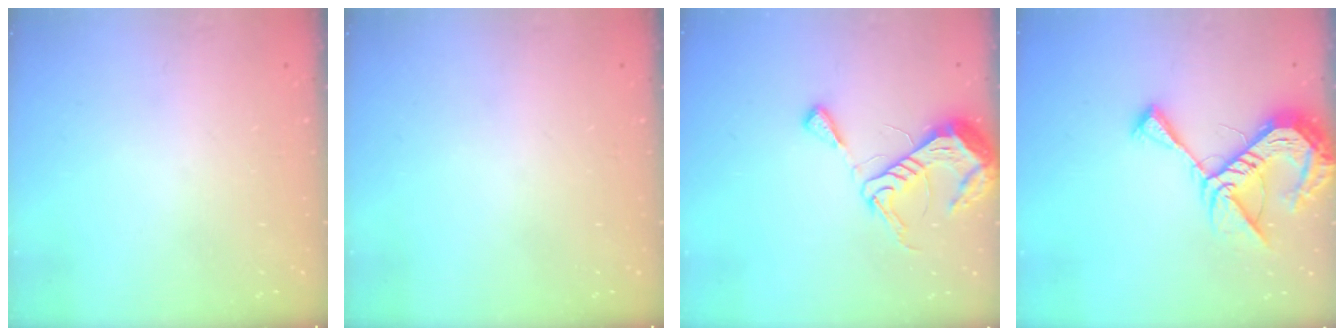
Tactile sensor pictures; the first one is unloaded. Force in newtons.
{"total": 0.0}
{"total": 10.7, "press": 10.6, "slide": 1.3}
{"total": 13.2, "press": 13.2, "slide": 1.3}